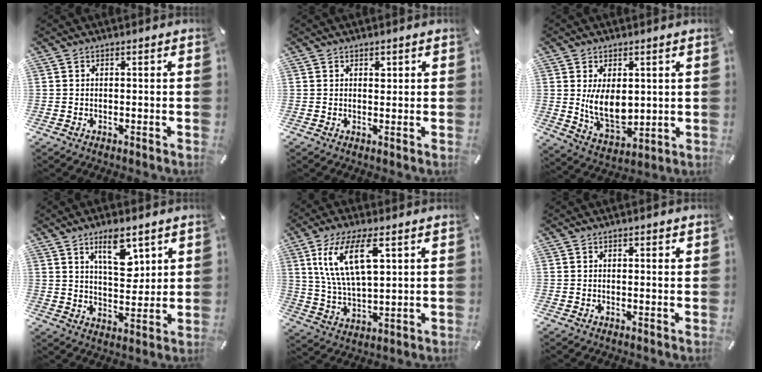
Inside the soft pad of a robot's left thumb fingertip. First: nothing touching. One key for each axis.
{"total": 1.3, "fx": 0.6, "fy": 1.0, "fz": 0.5, "tx": 0.005, "ty": -0.005, "tz": 0.008}
{"total": 10.5, "fx": 1.2, "fy": 7.1, "fz": 7.7, "tx": -0.134, "ty": -0.014, "tz": 0.019}
{"total": 10.5, "fx": 5.8, "fy": 5.1, "fz": 7.1, "tx": -0.099, "ty": -0.027, "tz": 0.095}
{"total": 13.8, "fx": 6.4, "fy": 5.6, "fz": 10.9, "tx": -0.232, "ty": -0.004, "tz": 0.110}
{"total": 0.8, "fx": 0.4, "fy": 0.5, "fz": 0.5, "tx": -0.001, "ty": -0.001, "tz": 0.005}